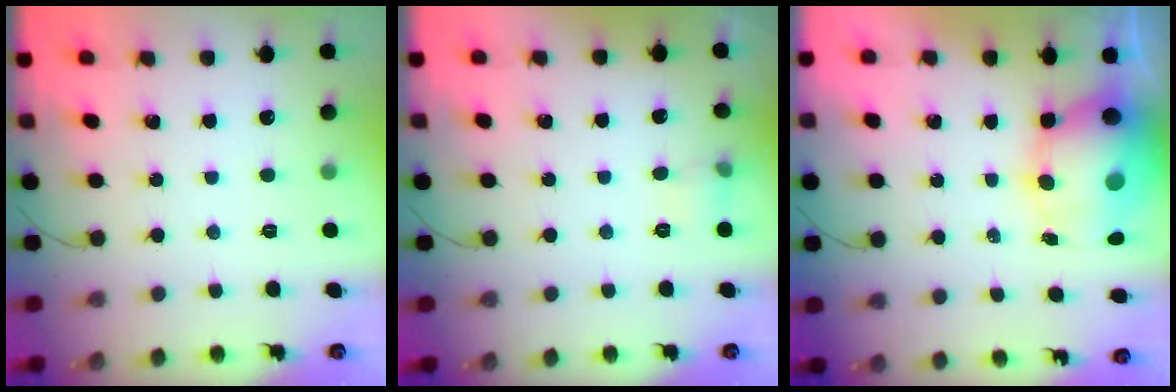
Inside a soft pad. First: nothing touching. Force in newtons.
{"total": 5.4, "press": 5.2, "slide": 1.7}
{"total": 11.1, "press": 10.8, "slide": 2.6}